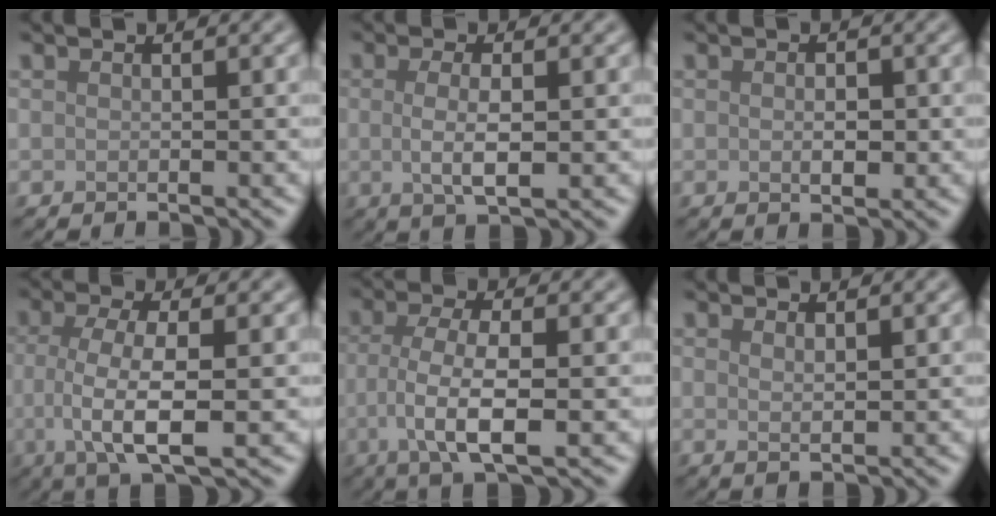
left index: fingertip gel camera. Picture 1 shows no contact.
{"total": 3.4, "force": [-0.1, 0.9, 3.3], "torque": [-0.065, -0.004, 0.001]}
{"total": 1.7, "force": [-0.1, 0.9, 1.5], "torque": [-0.024, -0.001, 0.000]}
{"total": 6.1, "force": [-0.6, 1.9, 5.8], "torque": [-0.109, -0.007, -0.009]}
{"total": 5.6, "force": [-0.9, 1.8, 5.2], "torque": [-0.103, -0.002, -0.016]}
{"total": 1.2, "force": [0.7, 0.3, 1.0], "torque": [-0.017, -0.003, 0.014]}